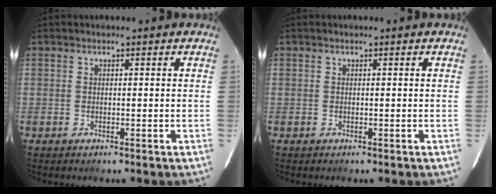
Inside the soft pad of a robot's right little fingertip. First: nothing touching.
{"total": 0.0}